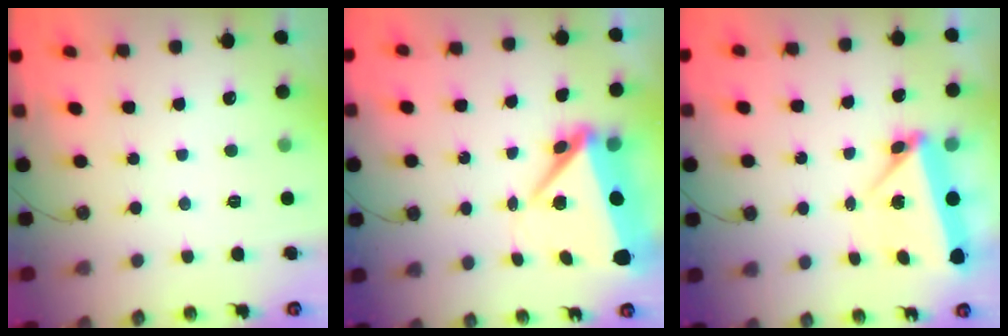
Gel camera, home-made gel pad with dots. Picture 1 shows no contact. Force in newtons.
{"total": 8.5, "press": 8.2, "slide": 2.0}
{"total": 5.5, "press": 5.4, "slide": 0.4}